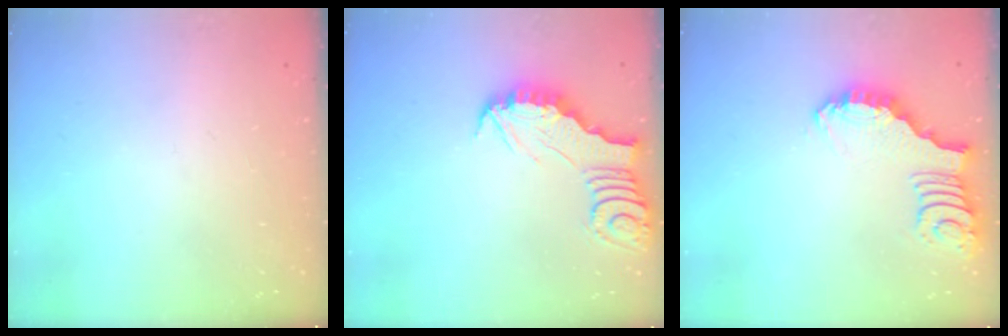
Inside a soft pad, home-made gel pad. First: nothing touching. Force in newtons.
{"total": 3.3, "press": 3.3, "slide": 0.3}
{"total": 2.7, "press": 2.7, "slide": 0.1}